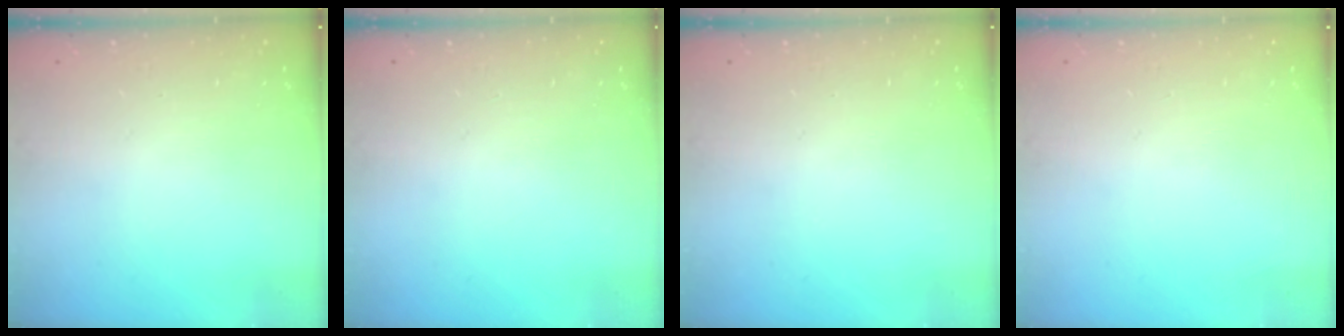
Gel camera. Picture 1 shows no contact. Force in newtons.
{"total": 0.0}
{"total": 0.0}
{"total": 0.0}